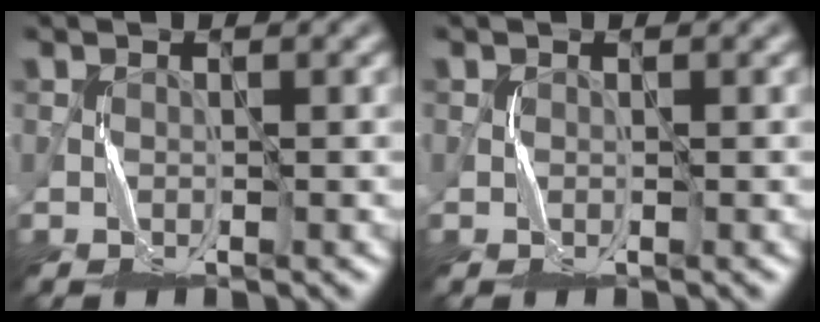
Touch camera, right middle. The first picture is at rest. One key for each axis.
{"total": 0.0}